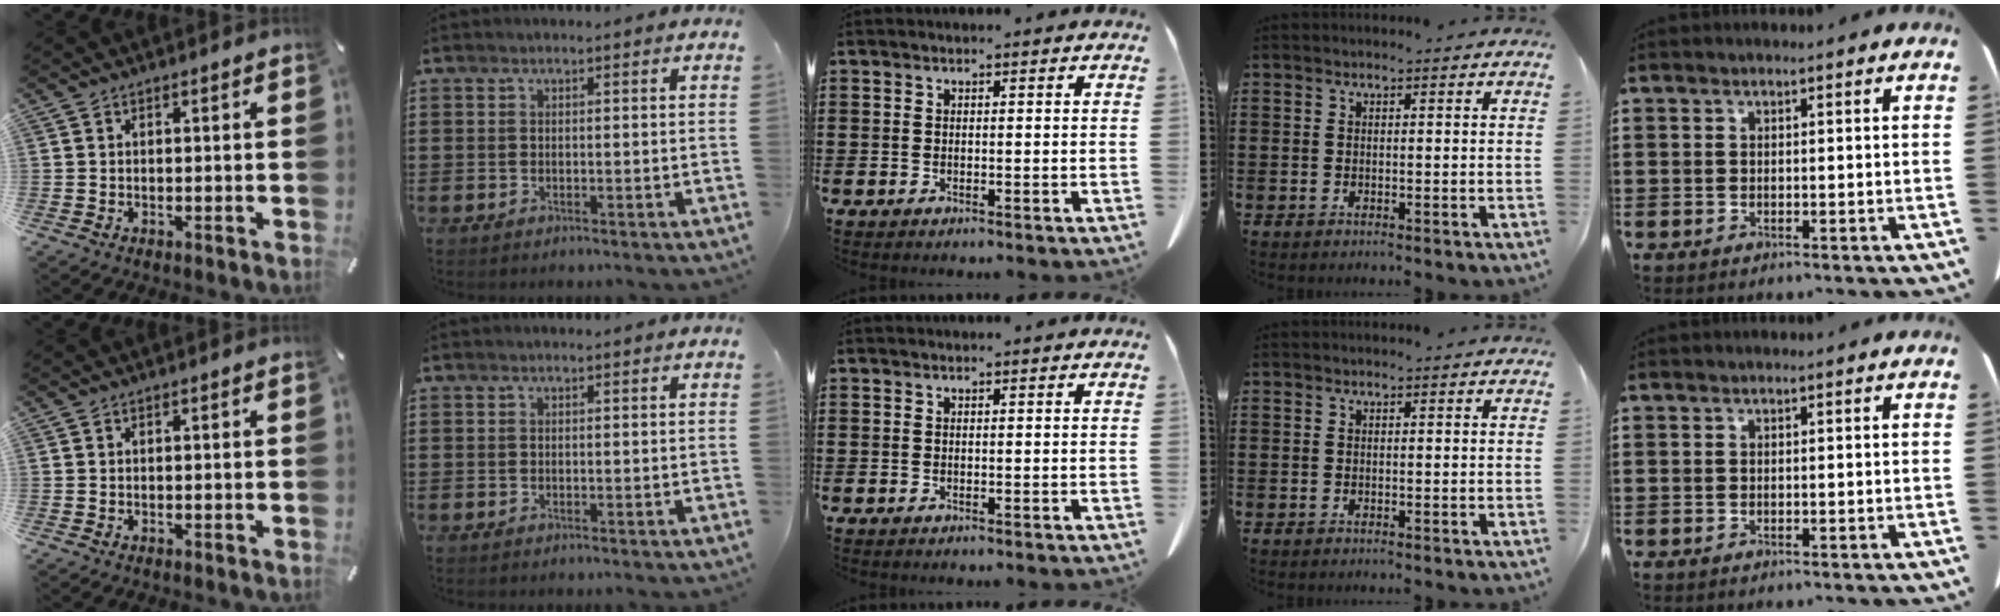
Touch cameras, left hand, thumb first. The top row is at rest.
{}